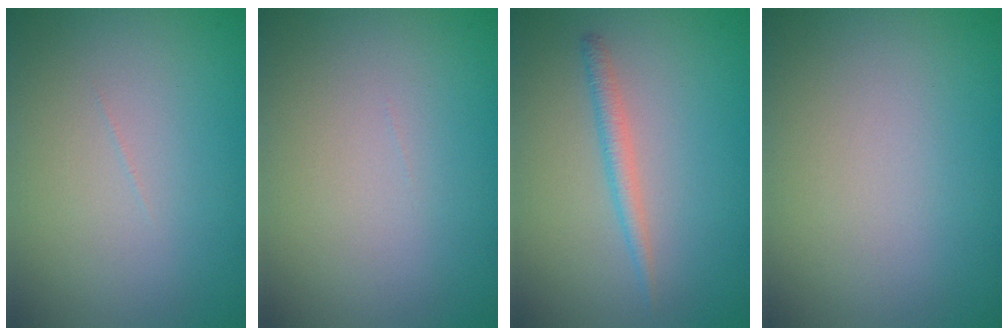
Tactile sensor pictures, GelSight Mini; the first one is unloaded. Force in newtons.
{"total": 0.0}
{"total": 1.5, "press": 1.5, "slide": 0.1}
{"total": 0.0}